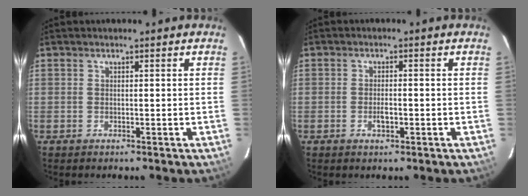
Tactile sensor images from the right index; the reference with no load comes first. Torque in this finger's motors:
{"motor_torque": [-0.06, 0.06, -0.06, -0.01]}